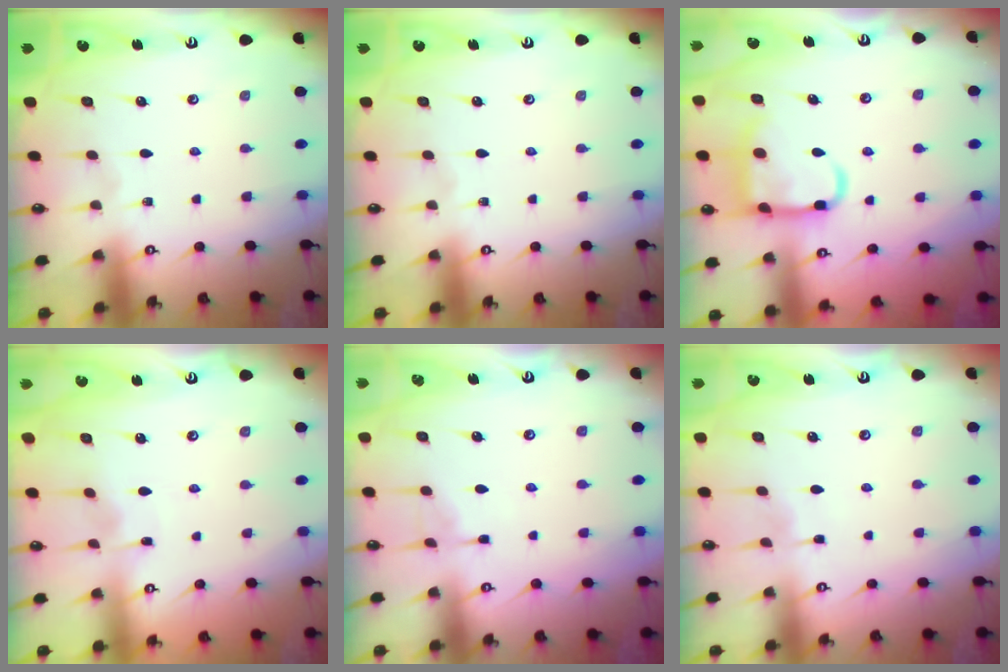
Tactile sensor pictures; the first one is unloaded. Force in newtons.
{"total": 0.0}
{"total": 14.7, "press": 14.7, "slide": 1.4}
{"total": 2.6, "press": 2.6, "slide": 0.2}
{"total": 4.6, "press": 4.5, "slide": 0.4}
{"total": 3.4, "press": 3.3, "slide": 0.5}